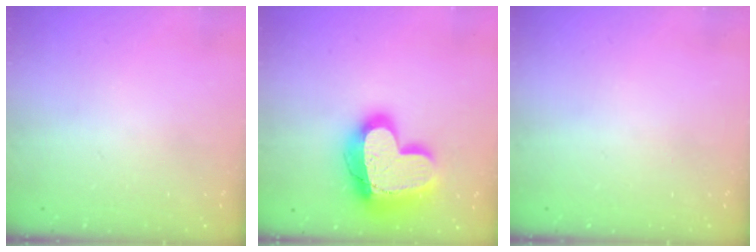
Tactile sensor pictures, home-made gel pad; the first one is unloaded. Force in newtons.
{"total": 23.4, "press": 23.3, "slide": 1.9}
{"total": 0.0}